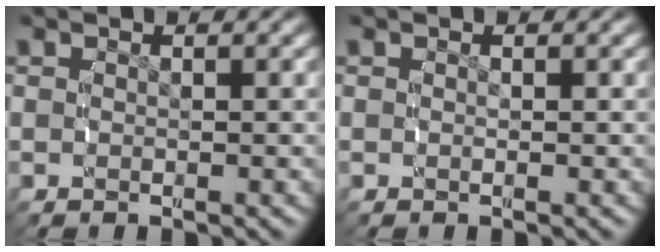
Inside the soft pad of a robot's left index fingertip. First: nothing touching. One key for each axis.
{"total": 0.0}